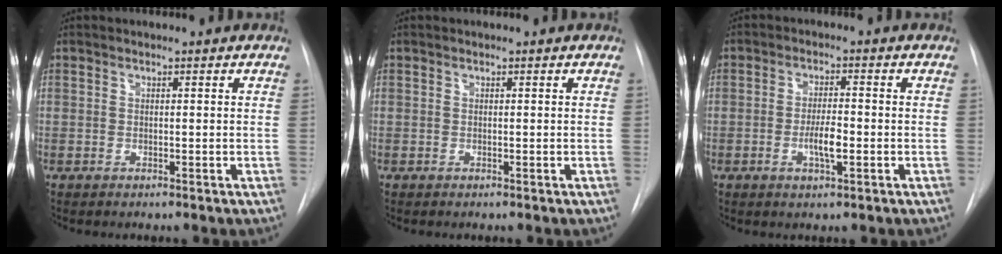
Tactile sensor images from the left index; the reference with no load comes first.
{"total": 0.0}
{"total": 4.1, "force": [-1.2, 1.0, 3.8], "torque": [-0.071, -0.001, -0.020]}